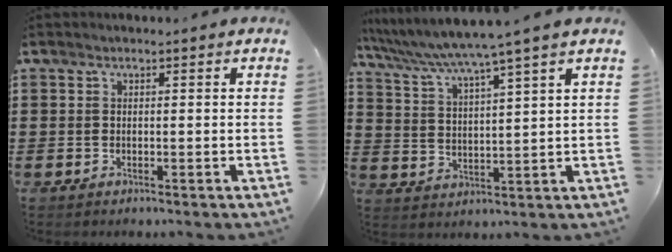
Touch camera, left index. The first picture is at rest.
{"total": 5.5, "force": [4.8, -1.1, 2.5], "torque": [-0.069, -0.032, 0.076]}